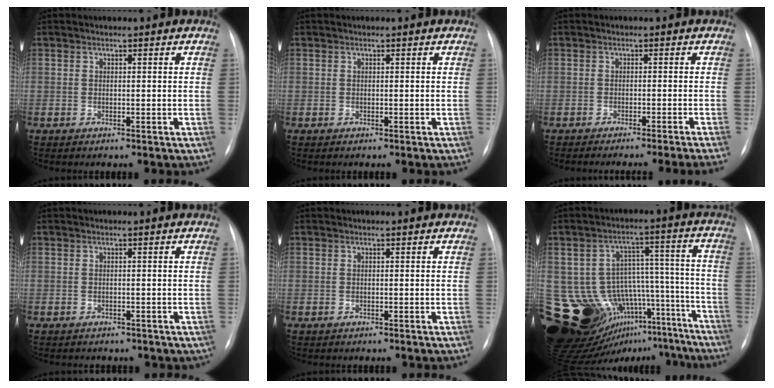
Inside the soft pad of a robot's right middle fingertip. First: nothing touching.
{"total": 0.0}
{"total": 9.5, "force": [-8.3, -2.3, 4.2], "torque": [-0.017, -0.023, -0.105]}
{"total": 3.1, "force": [-2.4, 1.6, 1.1], "torque": [-0.017, -0.002, -0.020]}
{"total": 0.0}
{"total": 25.8, "force": [-16.5, 15.2, 12.7], "torque": [-0.209, 0.065, -0.210]}